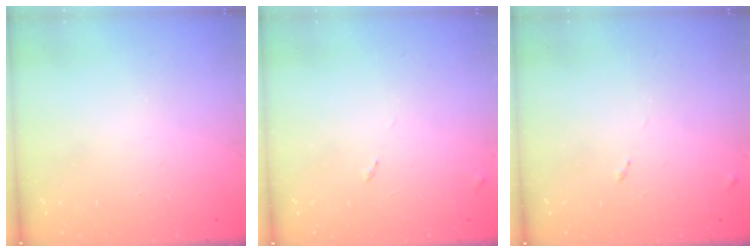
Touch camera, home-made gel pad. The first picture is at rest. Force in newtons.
{"total": 7.6, "press": 7.5, "slide": 0.7}
{"total": 7.6, "press": 7.5, "slide": 0.7}